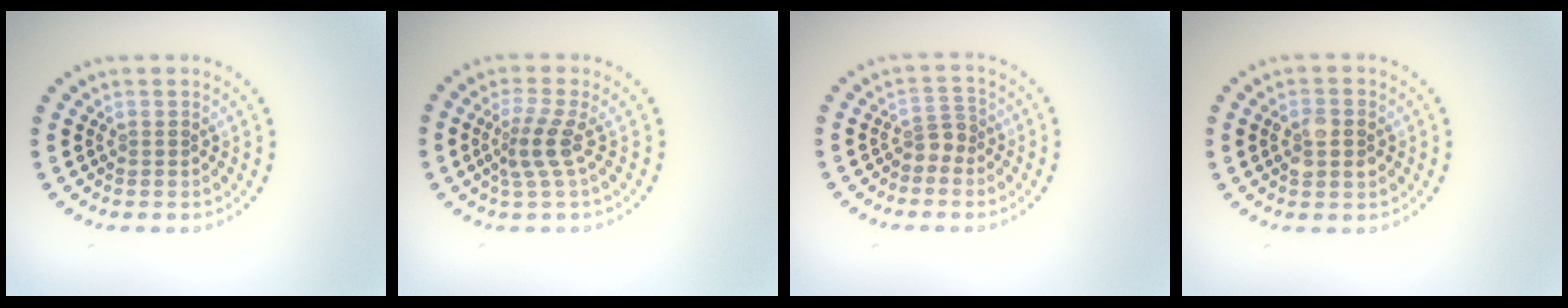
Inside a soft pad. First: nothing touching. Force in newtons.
{"total": 2.7, "press": 1.9, "slide": 1.9}
{"total": 1.7, "press": 1.3, "slide": 1.1}
{"total": 2.7, "press": 2.7, "slide": 0.1}